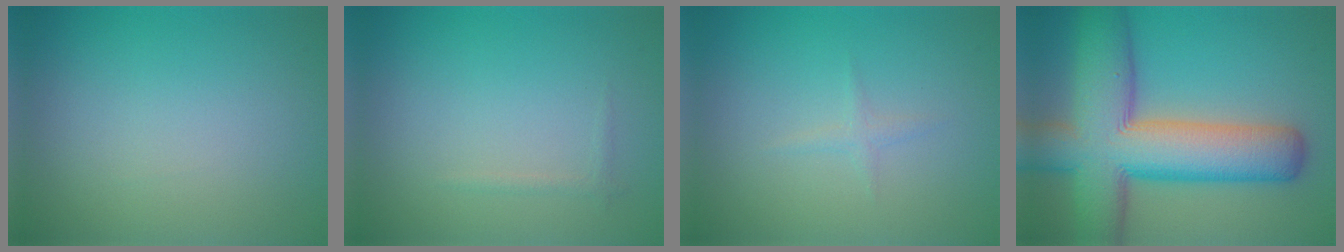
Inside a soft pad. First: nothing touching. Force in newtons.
{"total": 0.6, "press": 0.6, "slide": 0.0}
{"total": 0.8, "press": 0.8, "slide": 0.1}
{"total": 12.6, "press": 12.6, "slide": 0.6}